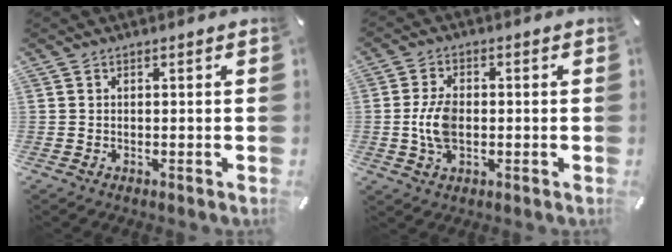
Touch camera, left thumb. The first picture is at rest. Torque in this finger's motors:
{"motor_torque": [0.15, 0.17, 0.59, -0.07, 0.19]}